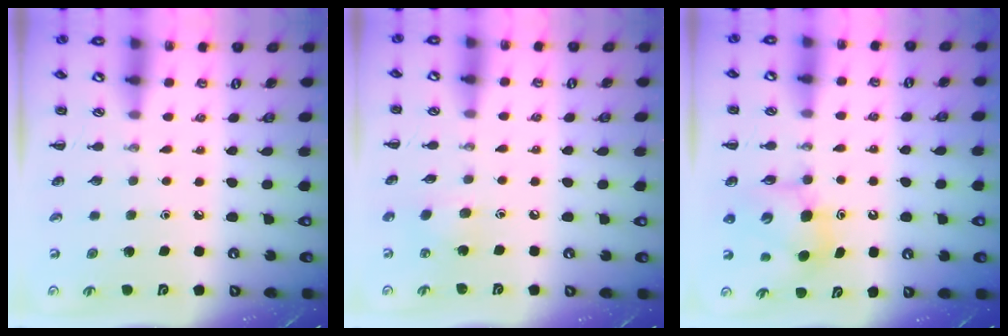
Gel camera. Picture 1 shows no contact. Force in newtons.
{"total": 5.9, "press": 5.7, "slide": 1.6}
{"total": 8.5, "press": 8.4, "slide": 1.8}